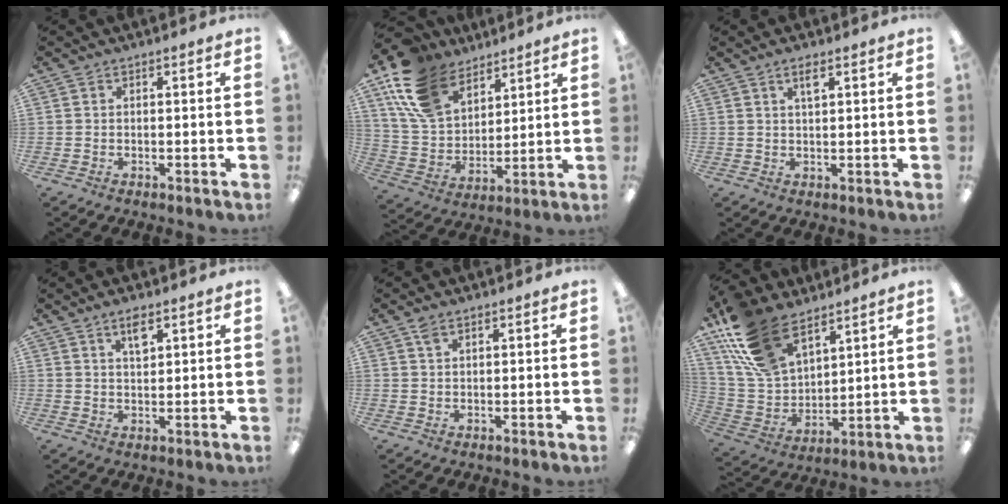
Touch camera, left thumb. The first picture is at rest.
{"total": 17.7, "force": [11.5, 10.7, 8.3], "torque": [-0.192, -0.038, 0.222]}
{"total": 2.7, "force": [1.7, 0.8, 2.0], "torque": [-0.037, 0.001, 0.027]}
{"total": 4.1, "force": [2.6, 1.6, 2.7], "torque": [-0.037, -0.006, 0.040]}
{"total": 1.8, "force": [1.2, 0.8, 1.1], "torque": [-0.025, 0.000, 0.023]}
{"total": 20.4, "force": [13.3, 11.0, 10.8], "torque": [-0.242, -0.057, 0.251]}